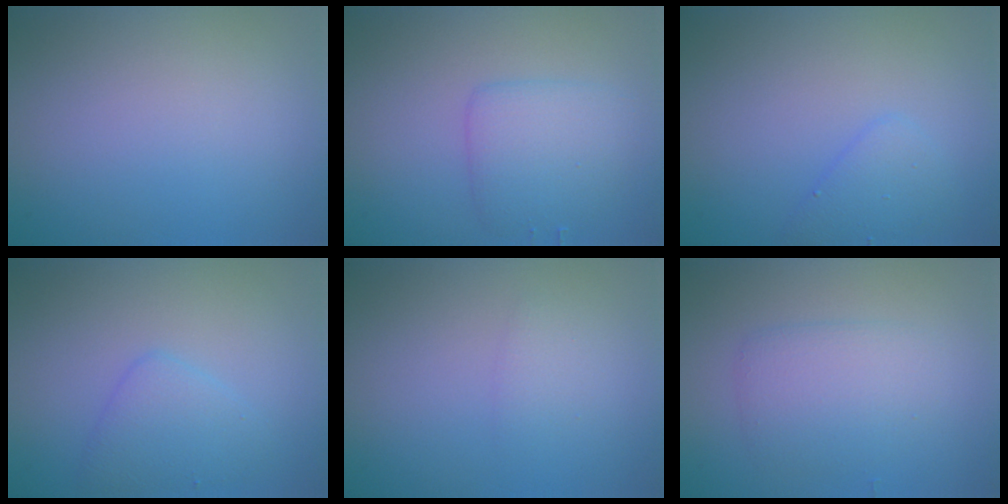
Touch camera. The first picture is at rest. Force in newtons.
{"total": 3.1, "press": 3.1, "slide": 0.2}
{"total": 1.9, "press": 1.9, "slide": 0.0}
{"total": 2.5, "press": 2.5, "slide": 0.1}
{"total": 1.0, "press": 1.0, "slide": 0.1}
{"total": 2.9, "press": 2.9, "slide": 0.2}